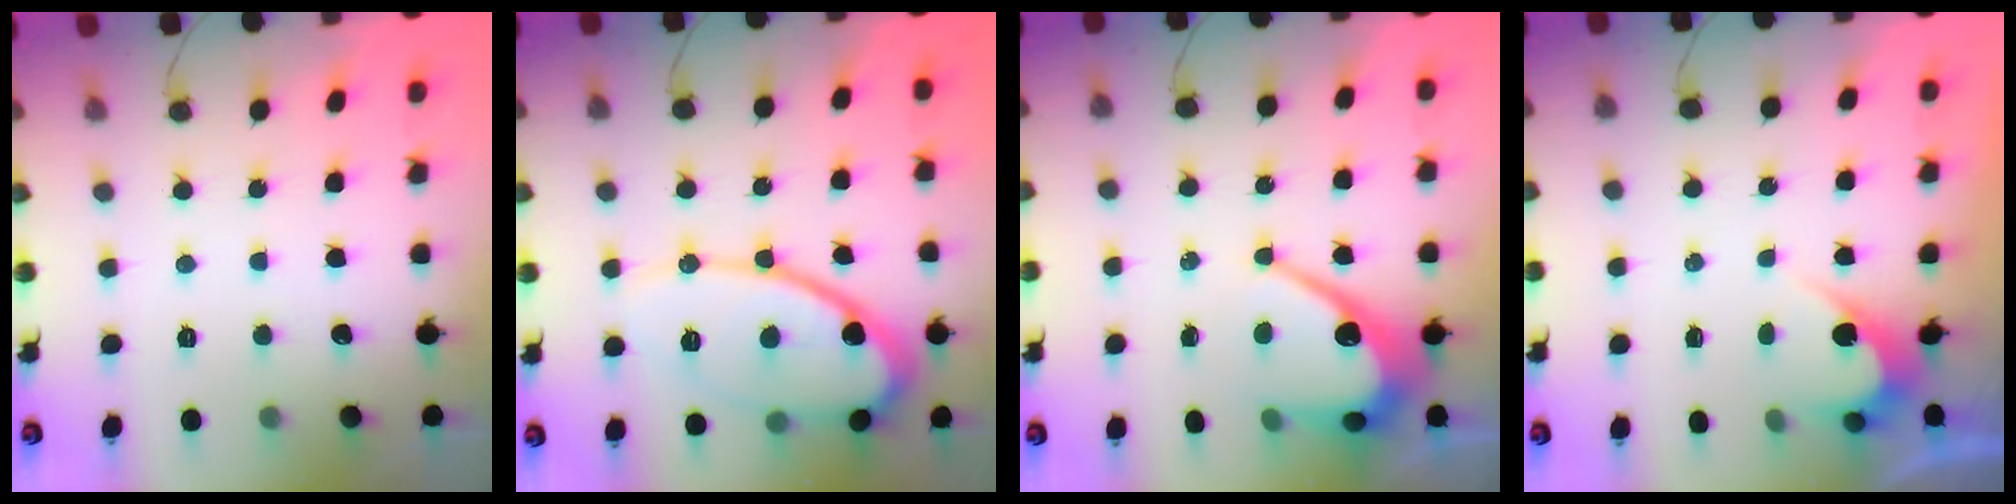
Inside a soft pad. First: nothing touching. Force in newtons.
{"total": 13.8, "press": 13.7, "slide": 1.2}
{"total": 8.9, "press": 8.9, "slide": 0.7}
{"total": 2.4, "press": 2.4, "slide": 0.1}